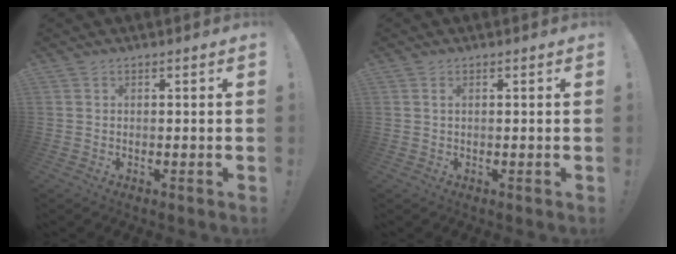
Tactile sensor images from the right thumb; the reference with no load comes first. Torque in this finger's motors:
{"motor_torque": [0.00, 0.04, -0.14, 0.09, -0.02]}